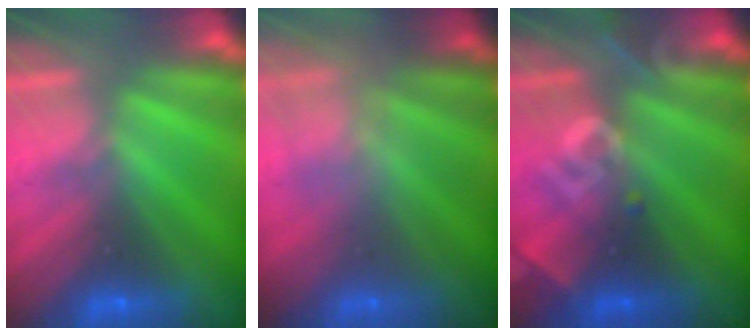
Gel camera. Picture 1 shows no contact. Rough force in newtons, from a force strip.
{"total": 2.3}
{"total": 2.6}